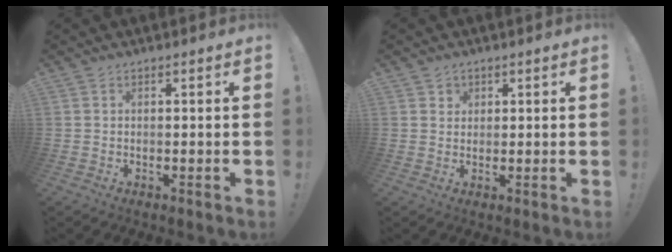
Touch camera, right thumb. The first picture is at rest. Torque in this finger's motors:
{"motor_torque": [0.02, -0.44, 0.21, 0.01, 0.11]}